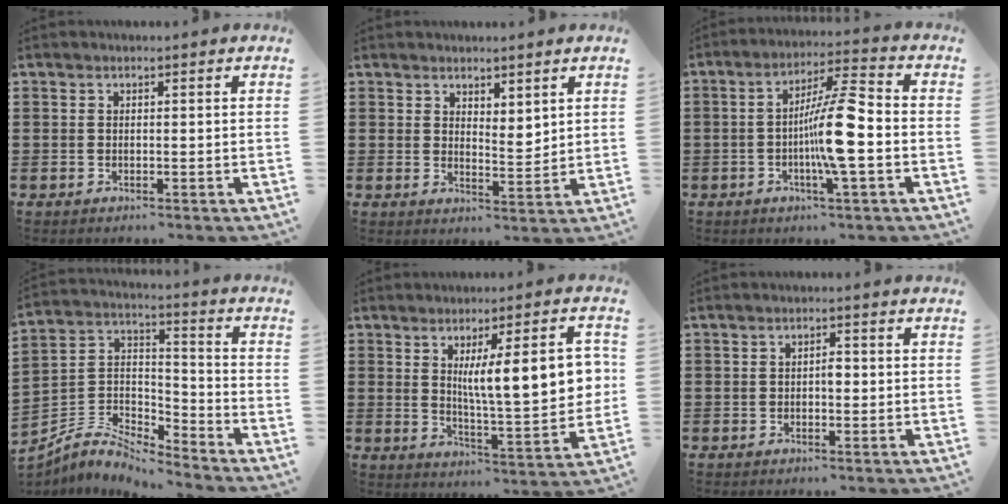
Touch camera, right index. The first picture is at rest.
{"total": 3.0, "force": [2.7, 1.2, 0.5], "torque": [-0.008, -0.003, 0.050]}
{"total": 10.5, "force": [-1.8, 1.1, 10.3], "torque": [-0.194, -0.006, -0.040]}
{"total": 5.2, "force": [-4.9, 1.5, 1.0], "torque": [-0.040, -0.005, -0.105]}
{"total": 11.9, "force": [2.6, 2.6, 11.3], "torque": [-0.175, -0.004, 0.038]}
{"total": 1.5, "force": [-0.2, 0.6, 1.4], "torque": [-0.025, 0.001, -0.004]}